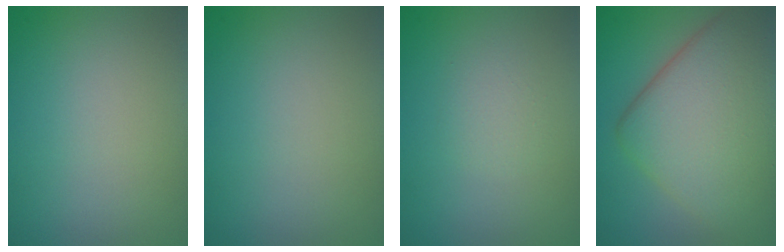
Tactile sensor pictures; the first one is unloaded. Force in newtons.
{"total": 0.0}
{"total": 1.2, "press": 1.2, "slide": 0.0}
{"total": 10.0, "press": 10.0, "slide": 0.4}